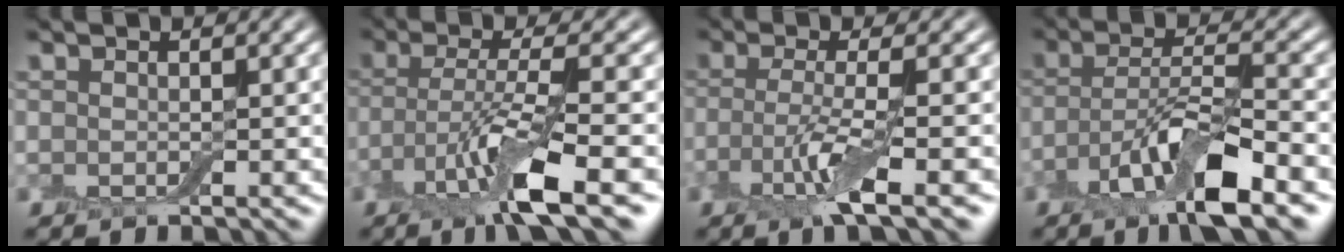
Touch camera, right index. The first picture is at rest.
{"total": 6.8, "force": [-3.0, 1.1, 6.0], "torque": [-0.114, -0.003, -0.062]}
{"total": 4.6, "force": [-1.6, 0.8, 4.3], "torque": [-0.084, -0.005, -0.036]}
{"total": 7.8, "force": [-3.9, 1.9, 6.5], "torque": [-0.119, 0.001, -0.077]}